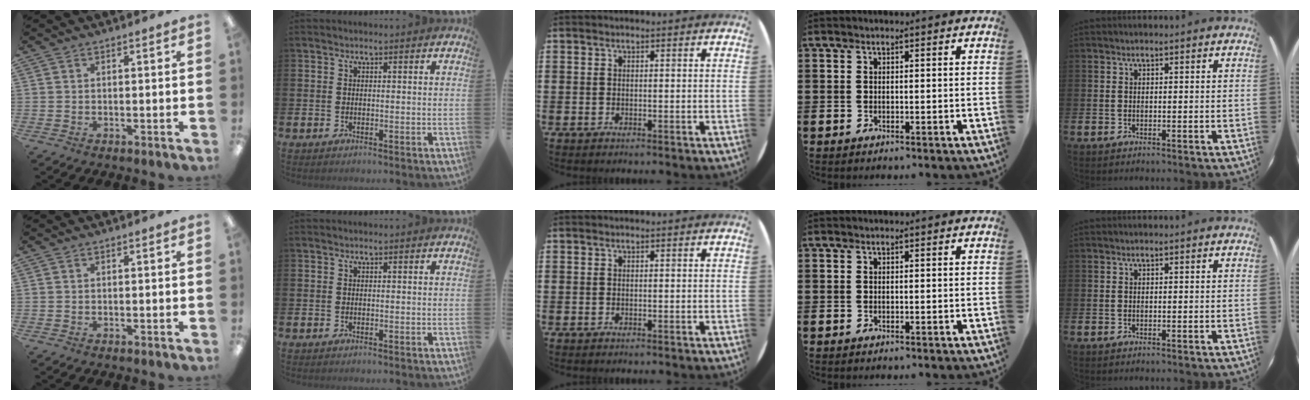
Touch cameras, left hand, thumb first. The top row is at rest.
{}